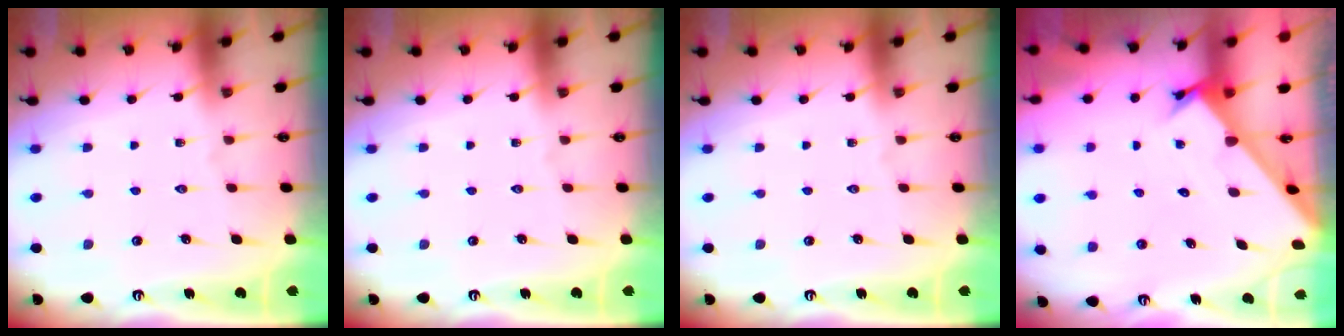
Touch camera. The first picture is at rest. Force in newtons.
{"total": 0.0}
{"total": 0.0}
{"total": 2.2, "press": 2.2, "slide": 0.2}